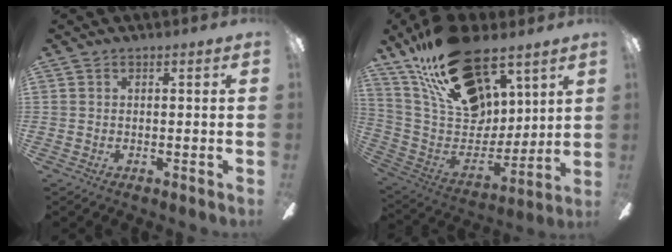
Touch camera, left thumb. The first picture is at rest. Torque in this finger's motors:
{"motor_torque": [2.31, 2.31, 1.27, -1.50, 0.44]}